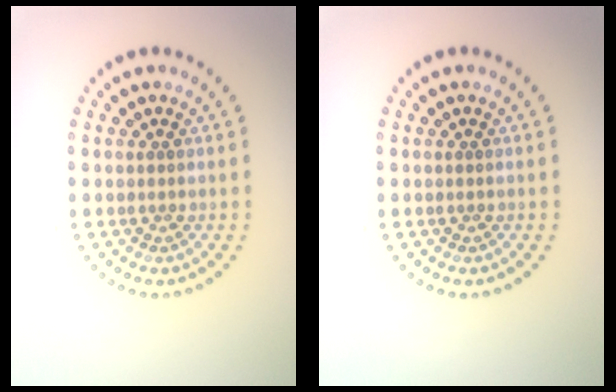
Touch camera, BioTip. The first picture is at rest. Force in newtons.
{"total": 0.0}